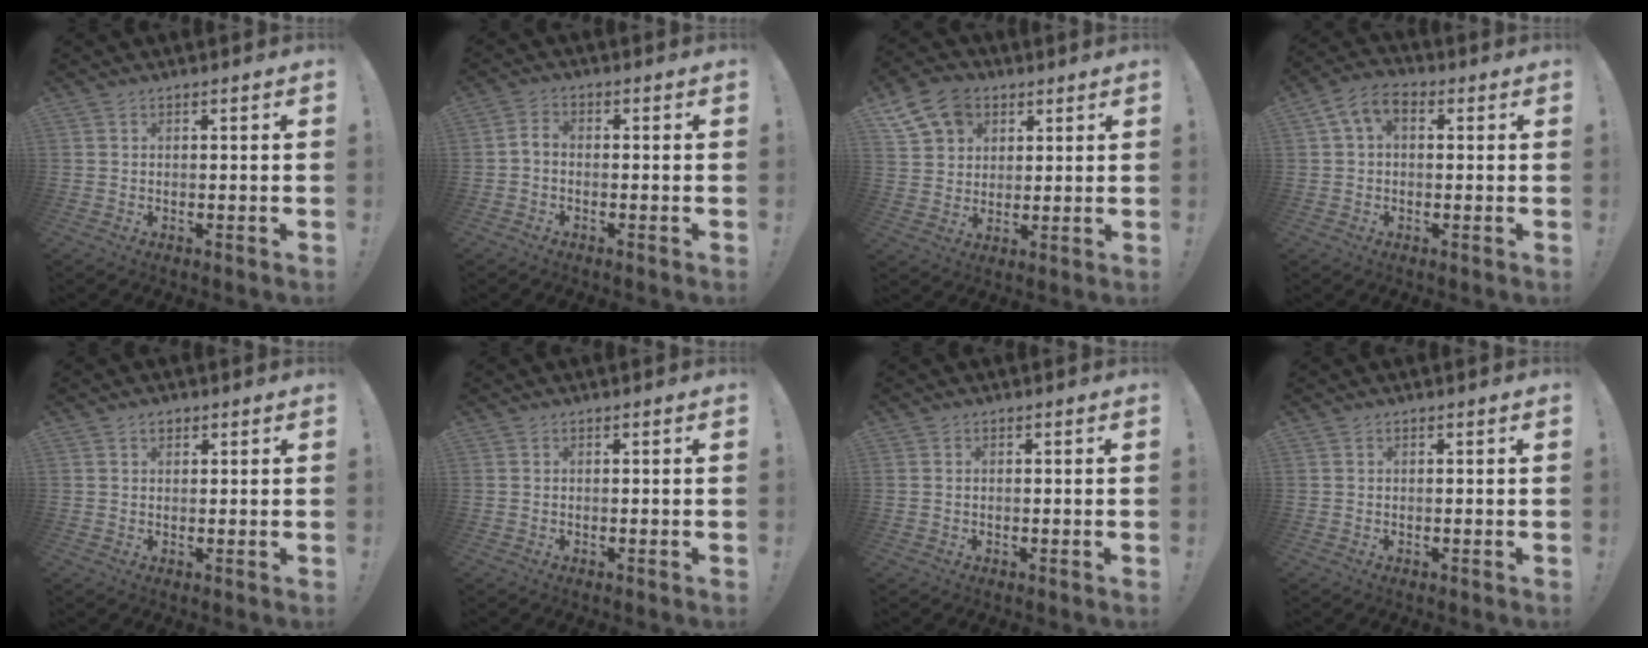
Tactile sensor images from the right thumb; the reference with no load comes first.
{"total": 2.4, "force": [-1.4, 1.3, 1.4], "torque": [-0.030, 0.006, -0.027]}
{"total": 12.5, "force": [6.2, 9.5, 5.1], "torque": [-0.078, -0.028, 0.125]}
{"total": 6.8, "force": [1.5, 4.4, 5.0], "torque": [-0.088, 0.006, 0.034]}
{"total": 1.8, "force": [1.0, 1.3, 0.7], "torque": [-0.001, -0.003, 0.017]}
{"total": 0.0}
{"total": 0.6, "force": [-0.1, 0.5, 0.1], "torque": [-0.005, 0.004, -0.001]}
{"total": 0.0}